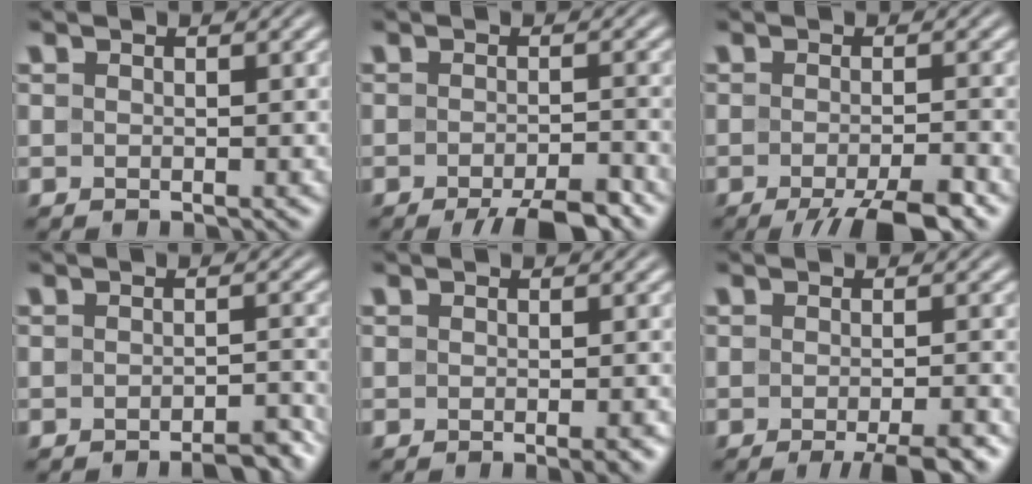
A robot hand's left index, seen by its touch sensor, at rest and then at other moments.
{"total": 4.6, "force": [-3.3, 0.9, 3.1], "torque": [-0.042, 0.001, -0.051]}
{"total": 5.7, "force": [-3.6, 1.1, 4.3], "torque": [-0.057, -0.003, -0.058]}
{"total": 2.7, "force": [-2.2, 0.5, 1.3], "torque": [-0.012, 0.006, -0.030]}
{"total": 1.6, "force": [-0.8, 0.3, 1.4], "torque": [-0.012, 0.001, -0.010]}
{"total": 4.1, "force": [-2.5, 0.6, 3.2], "torque": [-0.039, -0.001, -0.039]}